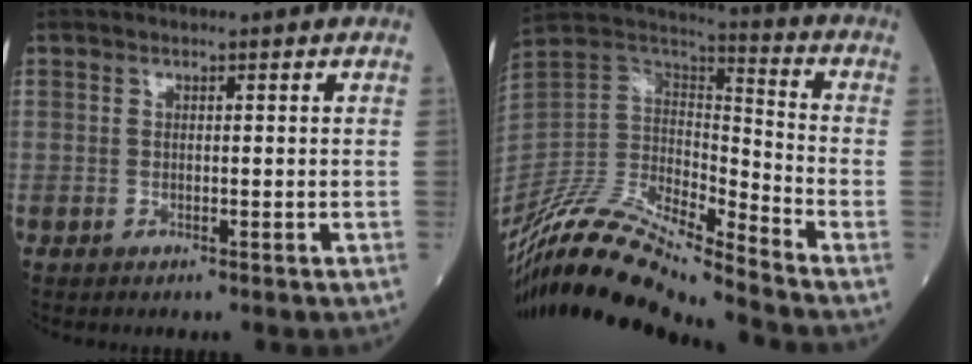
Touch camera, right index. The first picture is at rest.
{"total": 20.2, "force": [-18.0, 0.9, 9.1], "torque": [-0.193, 0.014, -0.342]}